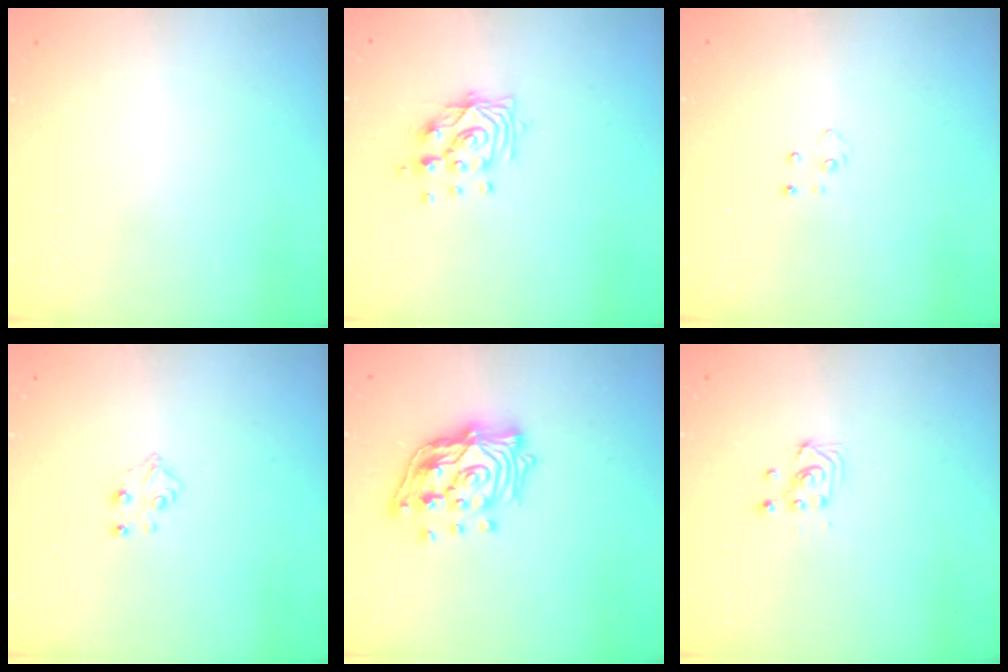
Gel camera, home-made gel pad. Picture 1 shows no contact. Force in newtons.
{"total": 10.6, "press": 10.5, "slide": 0.8}
{"total": 3.8, "press": 3.8, "slide": 0.4}
{"total": 4.7, "press": 4.7, "slide": 0.4}
{"total": 16.8, "press": 16.6, "slide": 2.6}
{"total": 3.0, "press": 2.9, "slide": 0.8}